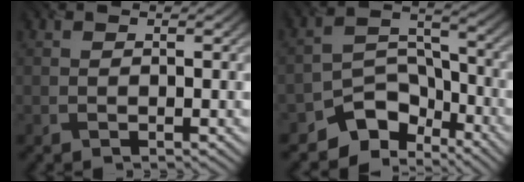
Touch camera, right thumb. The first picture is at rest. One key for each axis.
{"total": 8.8, "fx": -6.1, "fy": 5.2, "fz": 3.7, "tx": -0.049, "ty": -0.008, "tz": -0.115}